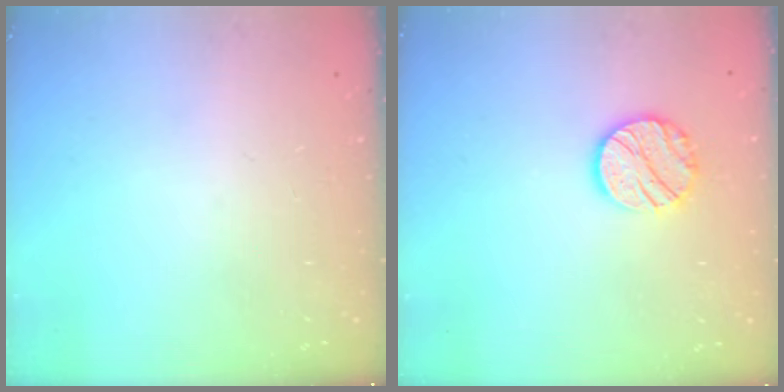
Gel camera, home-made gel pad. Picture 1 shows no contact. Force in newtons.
{"total": 10.8, "press": 10.8, "slide": 0.2}